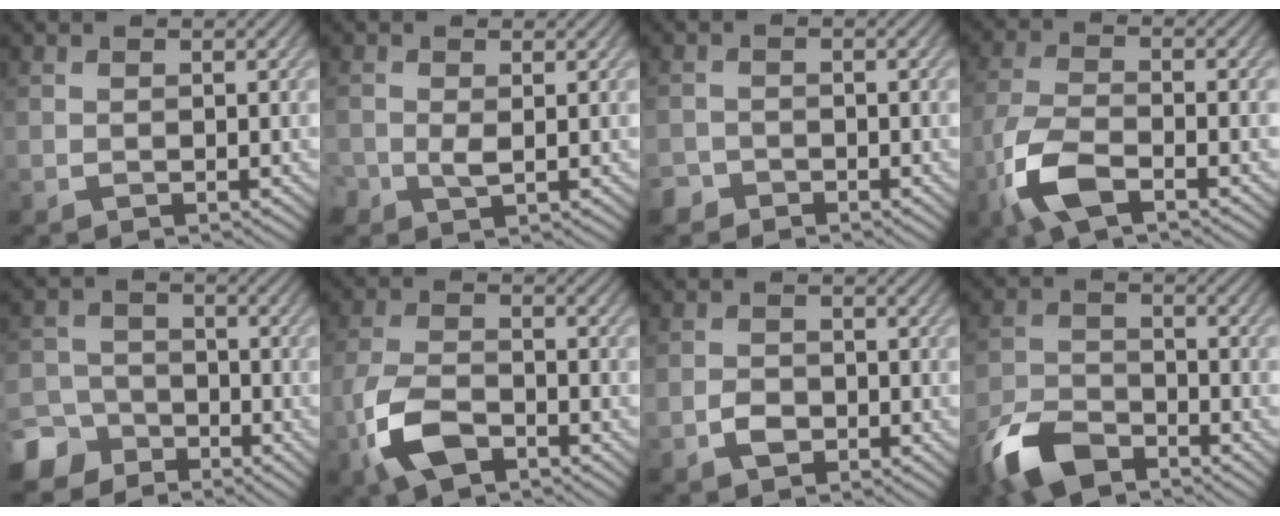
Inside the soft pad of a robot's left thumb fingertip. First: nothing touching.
{"total": 2.3, "force": [-0.3, 1.4, 1.8], "torque": [-0.045, -0.010, -0.005]}
{"total": 2.0, "force": [-1.6, 1.3, 0.0], "torque": [0.001, -0.001, -0.037]}
{"total": 7.5, "force": [-4.4, 2.8, 5.5], "torque": [-0.136, -0.009, -0.102]}
{"total": 6.9, "force": [-4.7, 4.7, 1.8], "torque": [-0.052, -0.008, -0.106]}
{"total": 7.4, "force": [-4.1, 3.5, 5.0], "torque": [-0.123, -0.007, -0.096]}
{"total": 2.2, "force": [-1.2, 1.4, 1.1], "torque": [-0.025, 0.000, -0.027]}
{"total": 8.3, "force": [-6.2, 3.6, 4.3], "torque": [-0.094, -0.012, -0.136]}